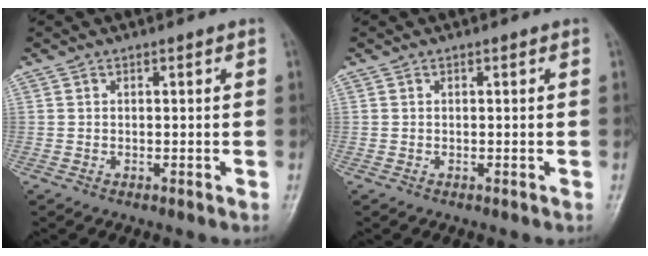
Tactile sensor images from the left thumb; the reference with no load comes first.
{"total": 0.0}